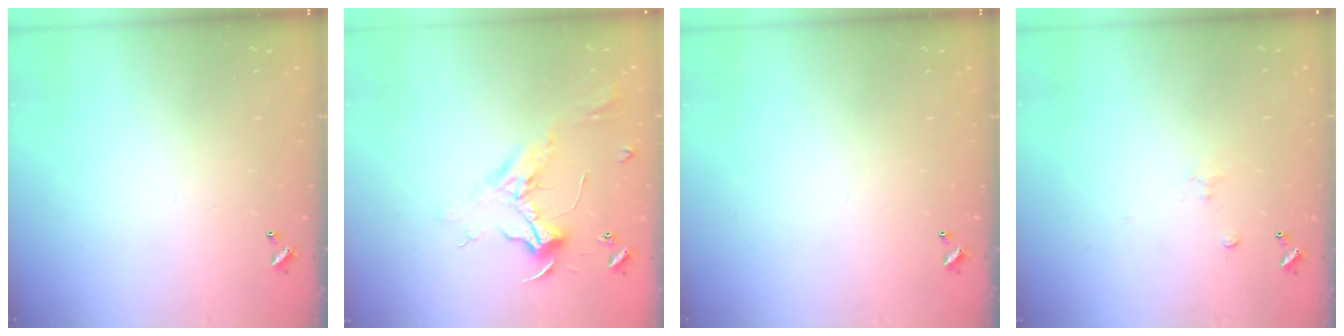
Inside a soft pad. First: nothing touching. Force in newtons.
{"total": 2.4, "press": 2.3, "slide": 0.8}
{"total": 0.0}
{"total": 1.1, "press": 0.9, "slide": 0.5}